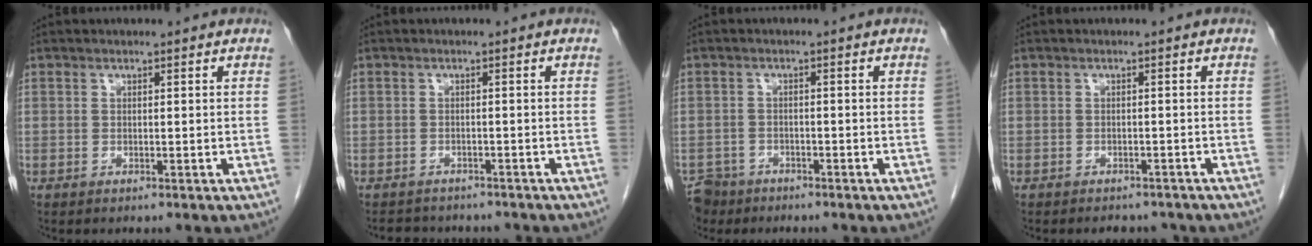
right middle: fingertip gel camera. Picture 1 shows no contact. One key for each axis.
{"total": 5.9, "fx": -5.4, "fy": 2.1, "fz": 1.3, "tx": -0.021, "ty": 0.000, "tz": -0.068}
{"total": 4.7, "fx": -3.8, "fy": 2.9, "fz": -0.1, "tx": 0.002, "ty": 0.000, "tz": -0.067}
{"total": 3.9, "fx": -3.5, "fy": 1.6, "fz": 0.7, "tx": -0.007, "ty": 0.000, "tz": -0.041}